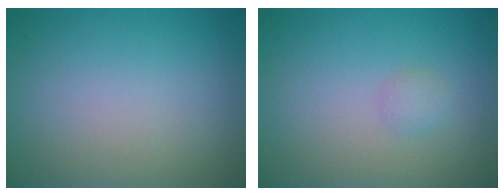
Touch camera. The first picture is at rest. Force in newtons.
{"total": 1.0, "press": 1.0, "slide": 0.1}